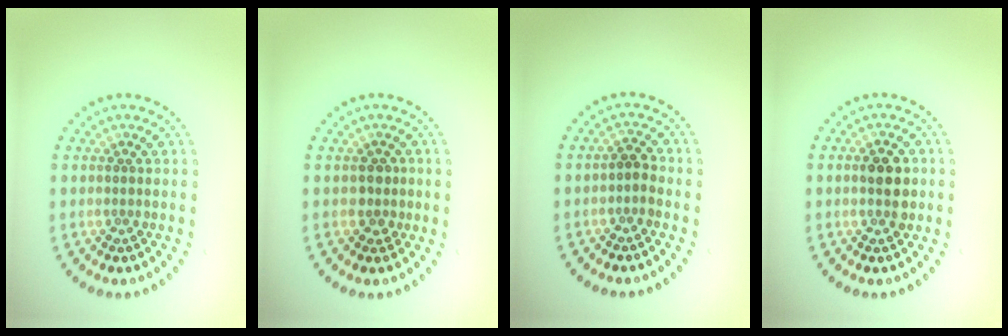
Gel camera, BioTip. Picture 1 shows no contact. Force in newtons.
{"total": 1.4, "press": 1.1, "slide": 0.8}
{"total": 1.3, "press": 1.1, "slide": 0.6}
{"total": 2.9, "press": 2.9, "slide": 0.3}